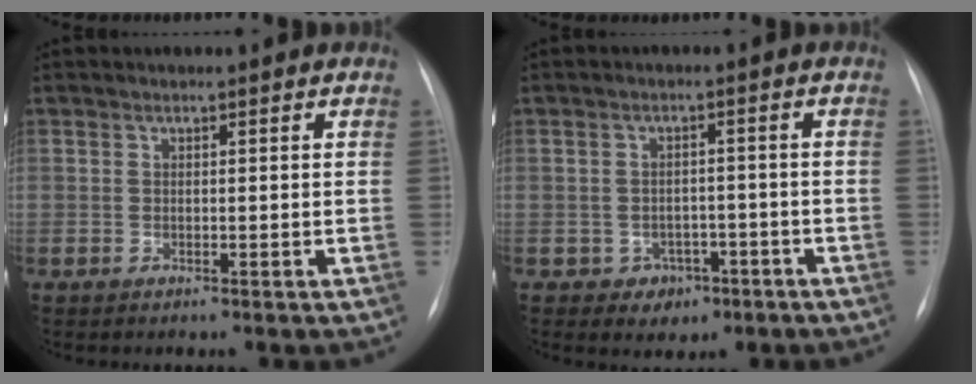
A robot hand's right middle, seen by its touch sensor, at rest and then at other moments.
{"total": 3.8, "force": [-1.9, 3.2, 1.0], "torque": [-0.008, 0.014, -0.013]}